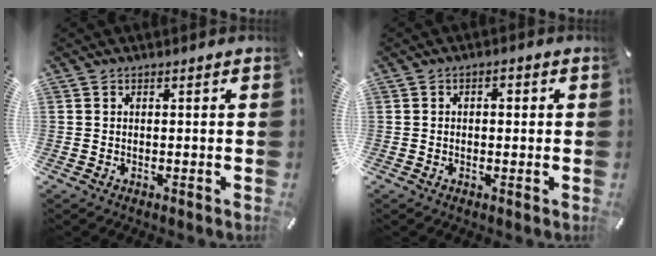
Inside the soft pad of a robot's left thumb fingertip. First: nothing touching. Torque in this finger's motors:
{"motor_torque": [0.02, -0.22, 0.11, 0.17, -0.02]}